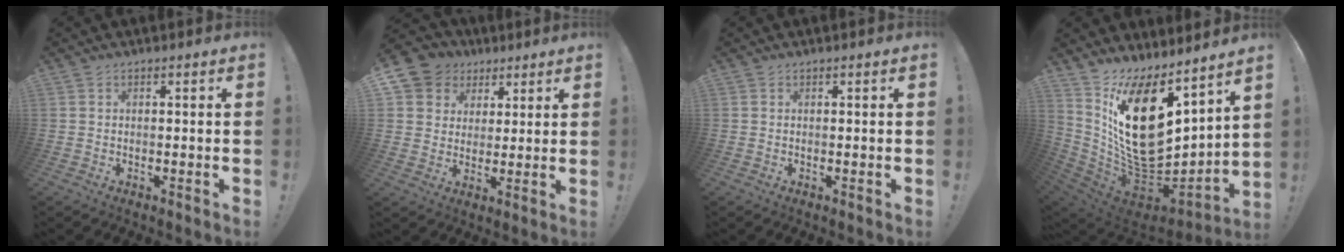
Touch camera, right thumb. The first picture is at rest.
{"total": 8.5, "force": [3.6, 7.5, 2.0], "torque": [-0.032, -0.022, 0.075]}
{"total": 0.0}
{"total": 24.9, "force": [5.7, 13.9, 19.8], "torque": [-0.364, -0.045, 0.123]}